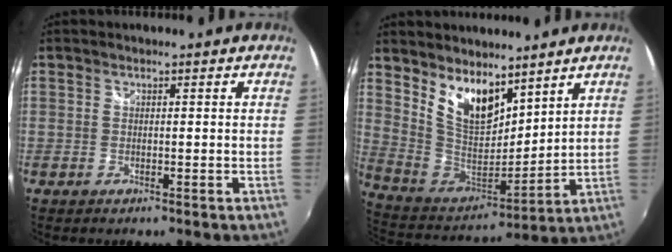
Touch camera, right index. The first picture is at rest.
{"total": 13.4, "force": [8.5, 6.5, 8.1], "torque": [-0.150, -0.008, 0.173]}